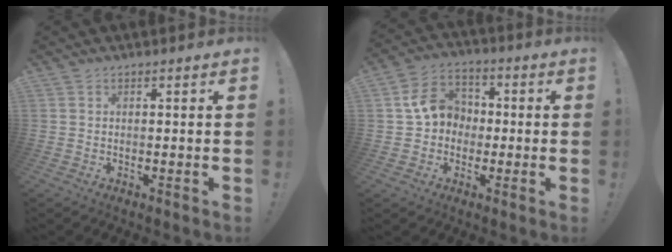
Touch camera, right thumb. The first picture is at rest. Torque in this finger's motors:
{"motor_torque": [1.07, 1.07, 0.10, 0.33, 0.00]}